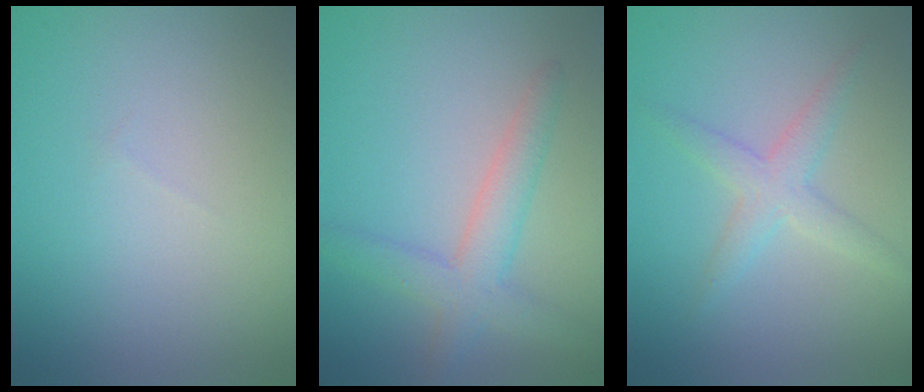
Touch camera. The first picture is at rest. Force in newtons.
{"total": 3.5, "press": 3.5, "slide": 0.2}
{"total": 2.5, "press": 2.5, "slide": 0.0}